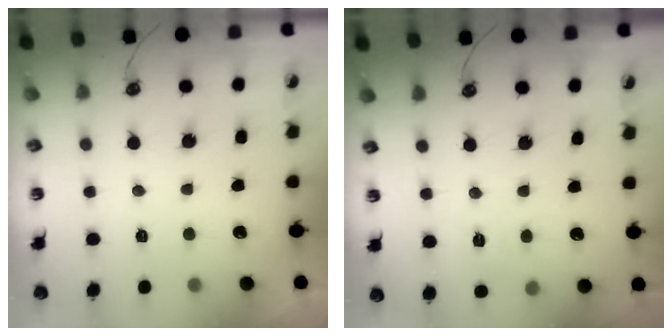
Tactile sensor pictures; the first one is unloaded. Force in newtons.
{"total": 5.5, "press": 5.5, "slide": 0.5}